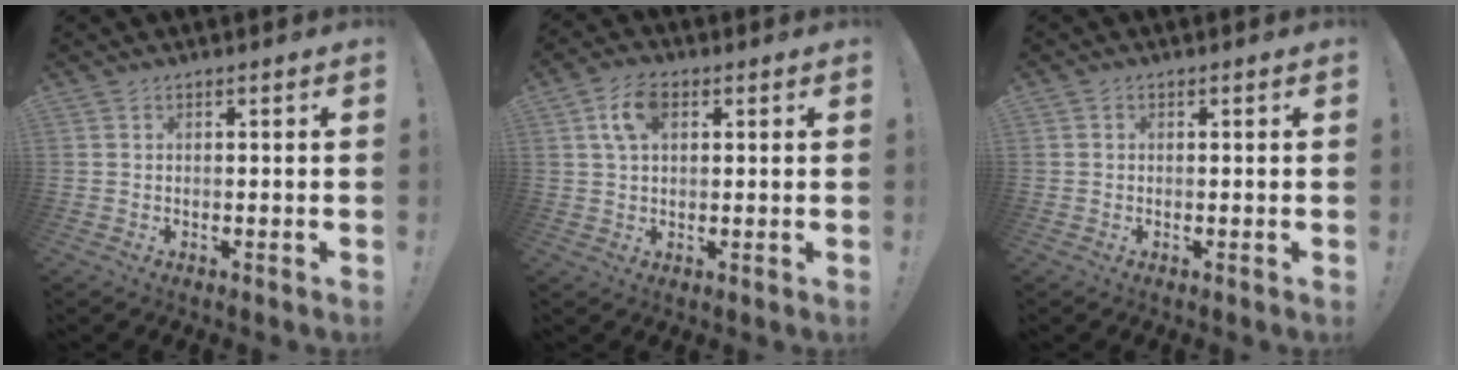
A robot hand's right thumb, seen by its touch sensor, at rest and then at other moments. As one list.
[{"total": 7.9, "force": [2.6, 4.8, 5.8], "torque": [-0.101, 0.010, 0.050]}, {"total": 0.5, "force": [-0.2, 0.5, 0.0], "torque": [-0.003, 0.003, -0.003]}]